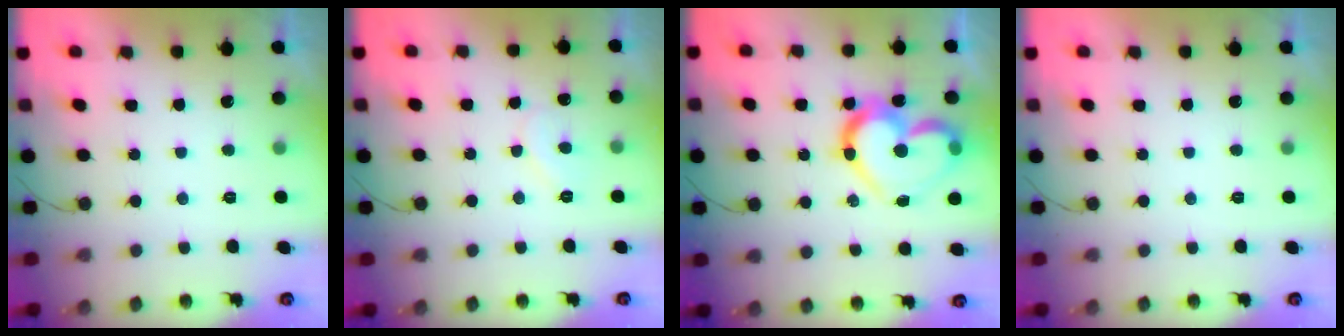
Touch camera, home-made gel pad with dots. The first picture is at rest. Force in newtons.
{"total": 5.6, "press": 5.6, "slide": 0.4}
{"total": 18.9, "press": 18.8, "slide": 1.9}
{"total": 0.0}